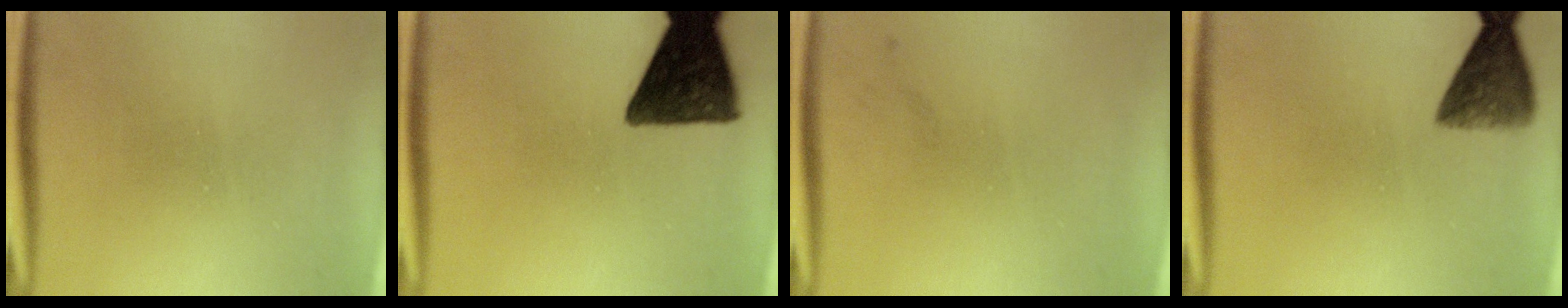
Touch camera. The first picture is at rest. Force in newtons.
{"total": 12.3}
{"total": 1.1}
{"total": 6.1}